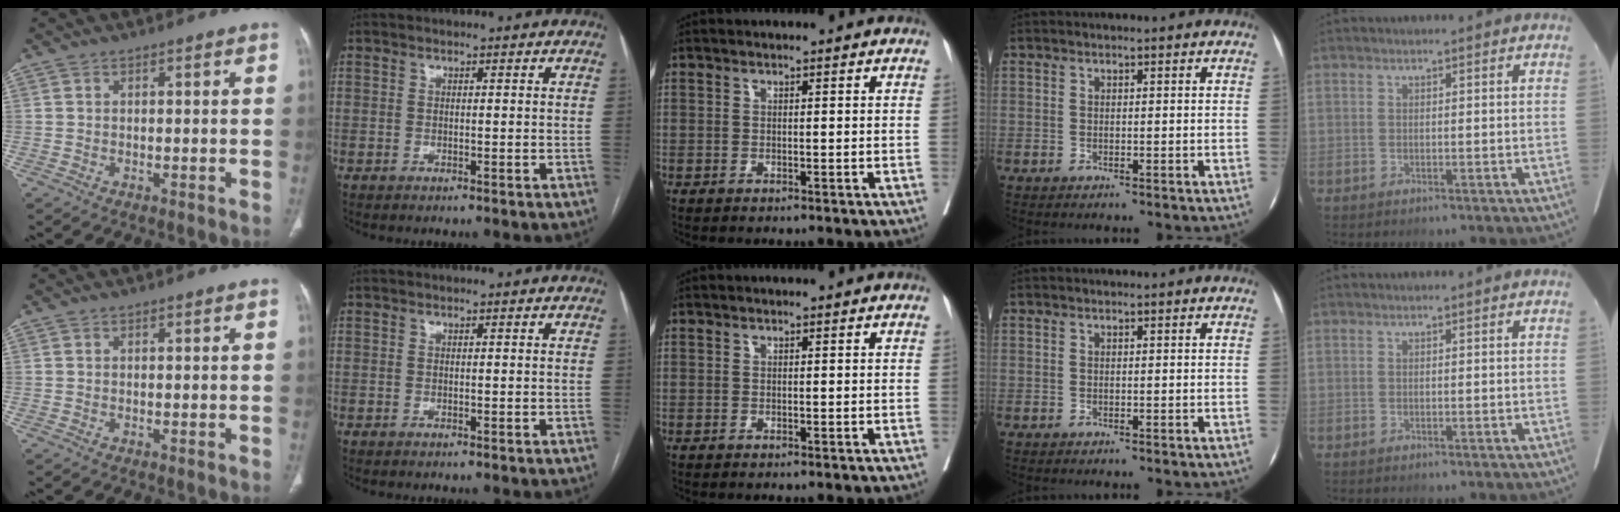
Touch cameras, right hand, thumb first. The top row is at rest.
{}